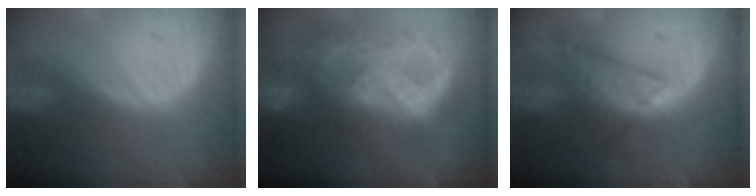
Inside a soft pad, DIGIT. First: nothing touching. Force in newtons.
{"total": 10.9, "press": 9.3, "slide": 5.8}
{"total": 7.5, "press": 6.2, "slide": 4.3}